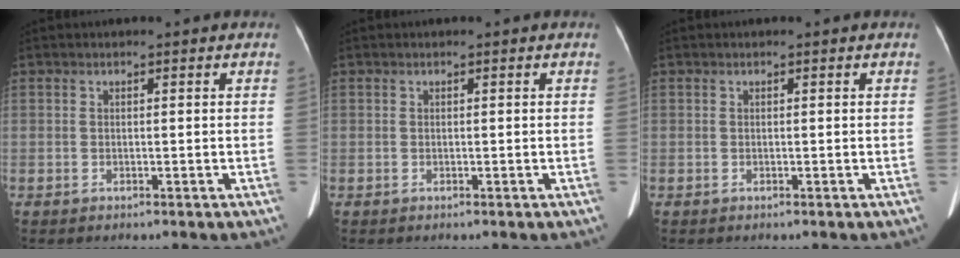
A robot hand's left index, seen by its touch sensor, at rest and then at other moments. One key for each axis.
{"total": 0.0}
{"total": 0.0}